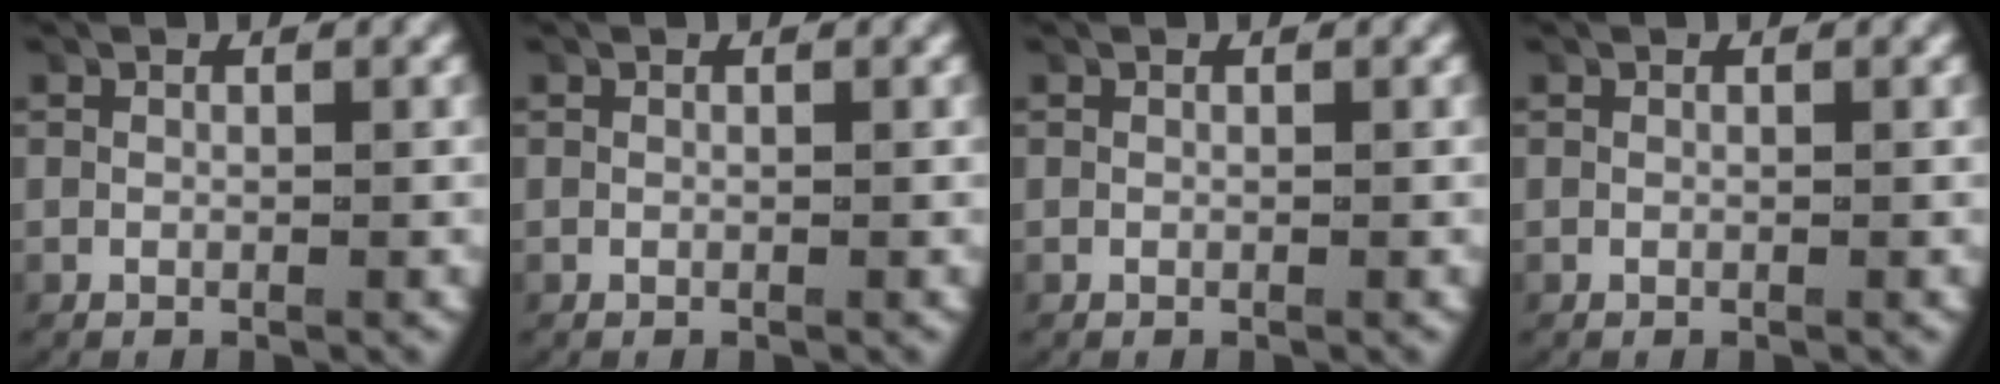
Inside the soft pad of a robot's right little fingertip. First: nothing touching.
{"total": 0.0}
{"total": 0.0}
{"total": 0.0}